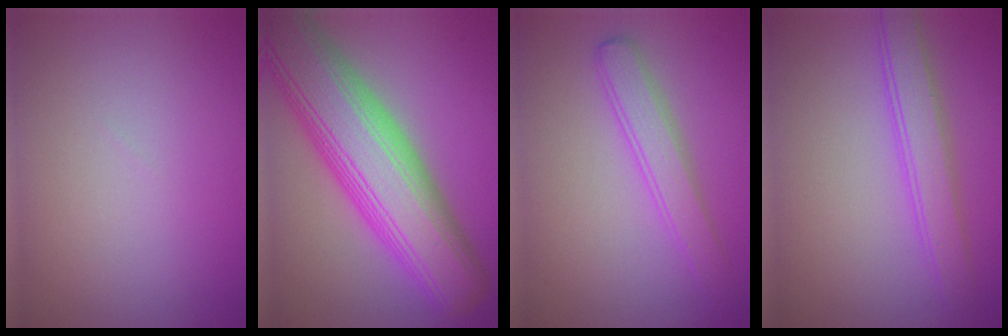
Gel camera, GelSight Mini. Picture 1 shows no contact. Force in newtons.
{"total": 12.1, "press": 12.1, "slide": 0.7}
{"total": 2.8, "press": 2.8, "slide": 0.1}
{"total": 3.3, "press": 3.3, "slide": 0.1}